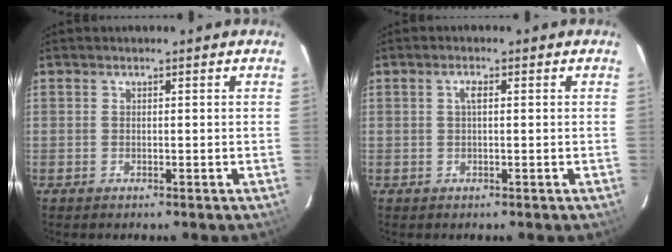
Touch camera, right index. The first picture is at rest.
{"total": 1.5, "force": [0.3, 0.5, 1.4], "torque": [-0.028, 0.004, 0.002]}